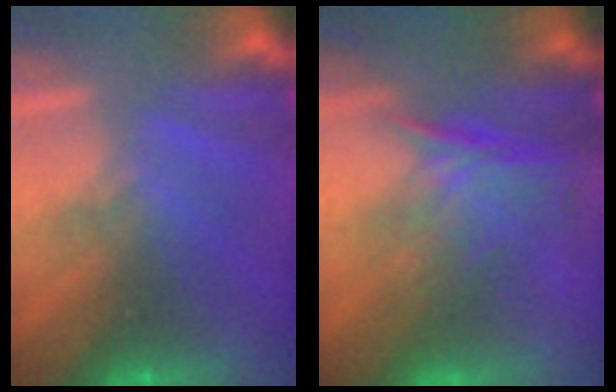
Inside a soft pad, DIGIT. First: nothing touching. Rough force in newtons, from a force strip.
{"total": 1.3}